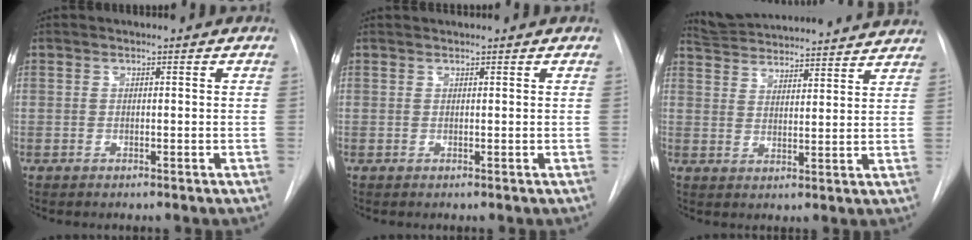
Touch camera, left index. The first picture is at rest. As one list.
[{"total": 0.7, "force": [0.7, -0.2, 0.1], "torque": [-0.004, 0.018, 0.016]}, {"total": 21.2, "force": [20.2, 2.6, 6.0], "torque": [-0.112, -0.007, 0.272]}]